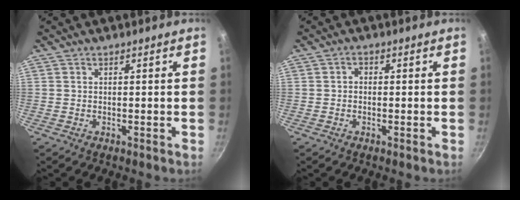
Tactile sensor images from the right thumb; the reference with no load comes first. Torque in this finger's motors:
{"motor_torque": [-0.22, 0.02, -0.25, 0.08, 0.00]}